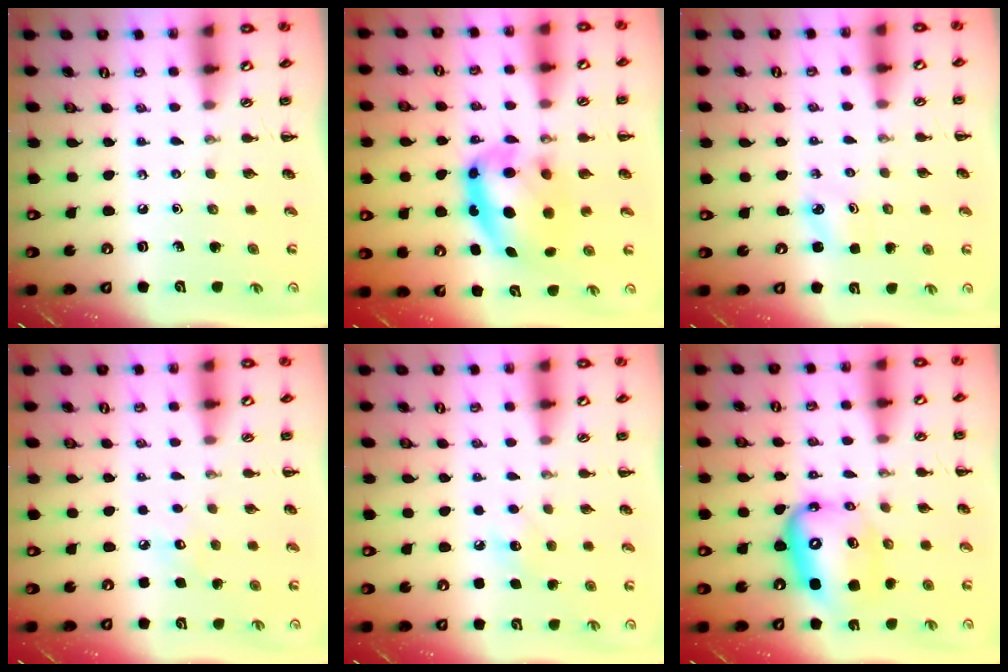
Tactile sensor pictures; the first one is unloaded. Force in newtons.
{"total": 9.6, "press": 9.3, "slide": 2.2}
{"total": 1.7, "press": 1.7, "slide": 0.2}
{"total": 5.2, "press": 5.0, "slide": 1.4}
{"total": 6.7, "press": 6.5, "slide": 1.5}
{"total": 12.4, "press": 11.9, "slide": 3.3}